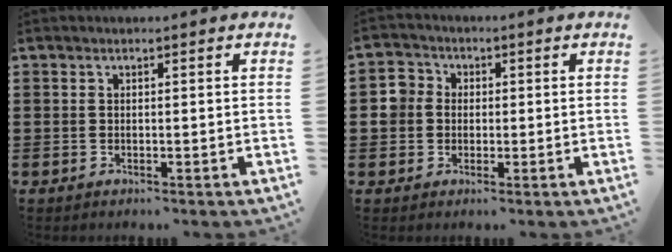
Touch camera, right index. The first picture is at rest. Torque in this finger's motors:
{"motor_torque": [0.59, -0.09, 0.10, 0.04]}